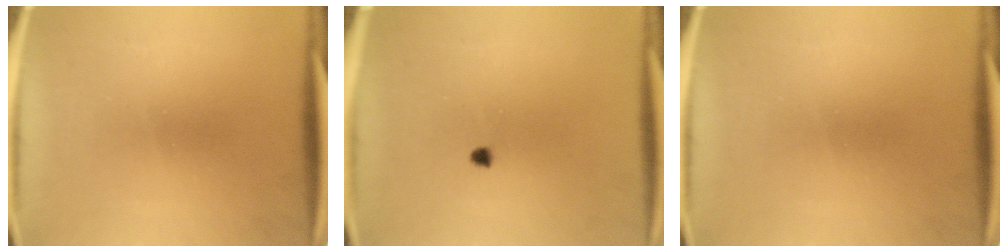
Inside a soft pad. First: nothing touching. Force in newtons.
{"total": 1.0}
{"total": 0.0}